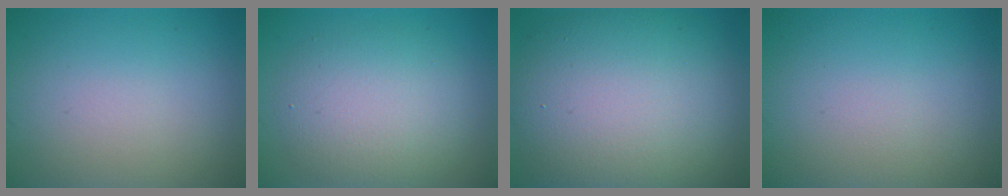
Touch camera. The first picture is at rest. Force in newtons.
{"total": 5.3, "press": 5.3, "slide": 0.1}
{"total": 12.9, "press": 12.9, "slide": 0.4}
{"total": 0.0}